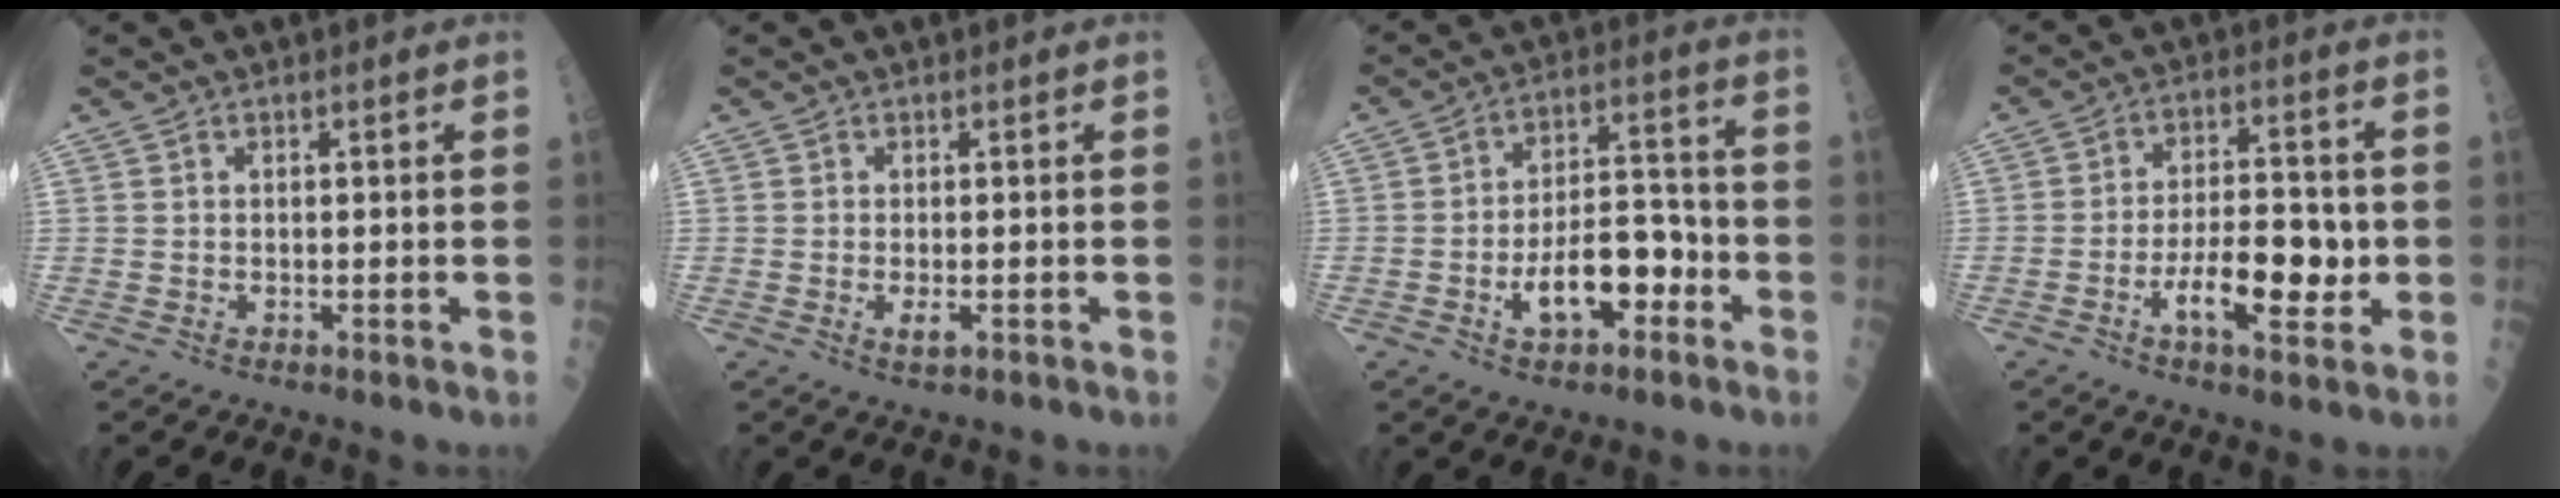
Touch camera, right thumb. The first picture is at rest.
{"total": 1.8, "force": [-0.5, 0.5, 1.7], "torque": [-0.030, -0.004, -0.010]}
{"total": 12.2, "force": [-4.4, 6.1, 9.6], "torque": [-0.136, 0.044, -0.069]}
{"total": 11.9, "force": [-3.0, 4.8, 10.5], "torque": [-0.157, 0.017, -0.050]}